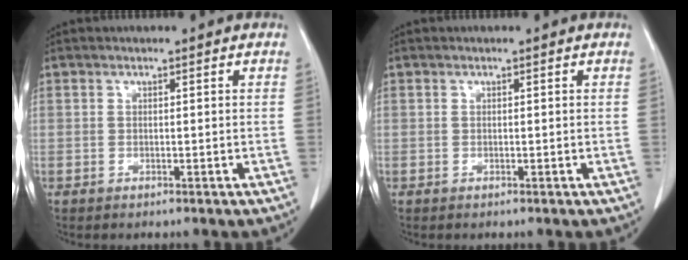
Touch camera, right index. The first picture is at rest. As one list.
[{"total": 0.0}]